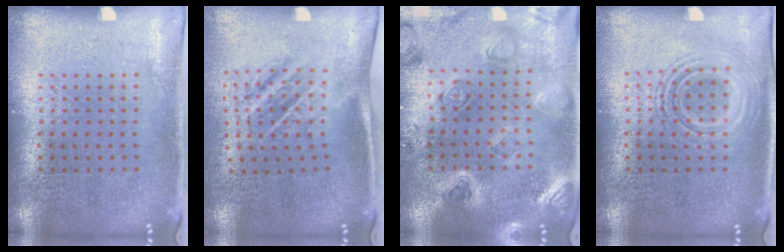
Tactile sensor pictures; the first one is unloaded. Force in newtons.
{"total": 1.8, "press": 1.2, "slide": 1.3}
{"total": 2.3, "press": 2.2, "slide": 0.4}
{"total": 1.6, "press": 1.6, "slide": 0.3}